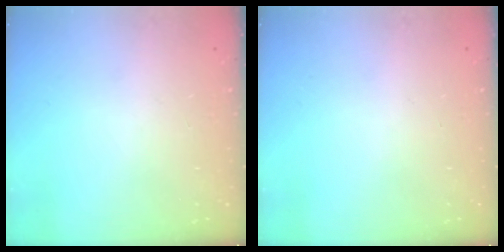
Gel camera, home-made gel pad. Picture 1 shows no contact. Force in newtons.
{"total": 0.0}